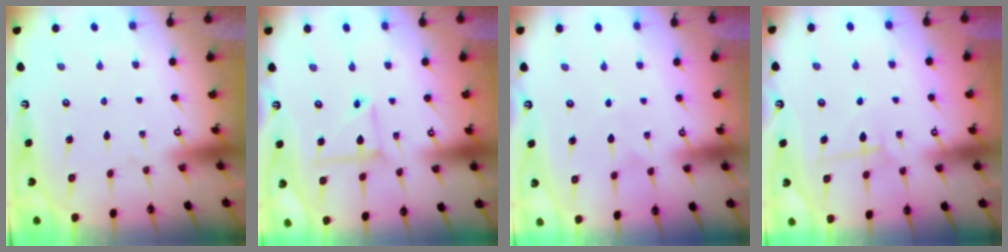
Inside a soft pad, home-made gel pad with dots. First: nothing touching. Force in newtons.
{"total": 7.0, "press": 7.0, "slide": 0.6}
{"total": 3.8, "press": 3.8, "slide": 0.1}
{"total": 8.2, "press": 8.1, "slide": 1.0}